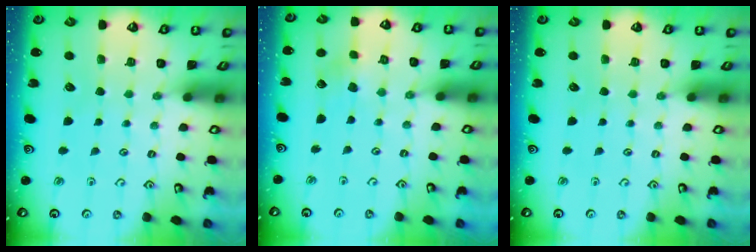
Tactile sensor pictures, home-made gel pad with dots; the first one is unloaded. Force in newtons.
{"total": 2.5, "press": 2.5, "slide": 0.5}
{"total": 0.0}